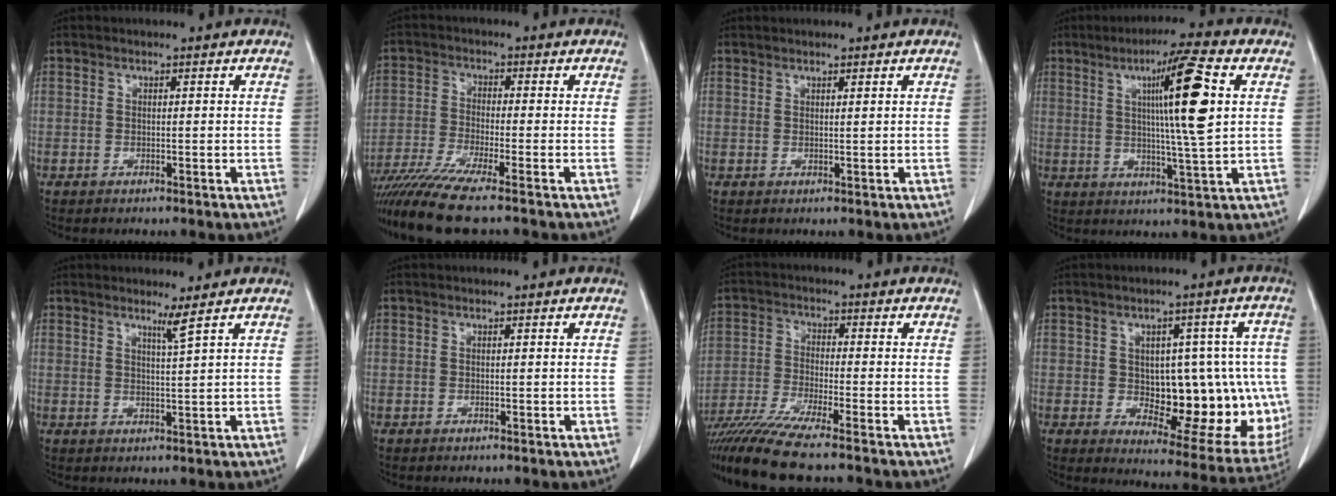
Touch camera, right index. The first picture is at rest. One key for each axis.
{"total": 10.6, "fx": -8.6, "fy": -0.9, "fz": 6.1, "tx": -0.103, "ty": -0.031, "tz": -0.147}
{"total": 0.6, "fx": 0.5, "fy": -0.1, "fz": 0.3, "tx": -0.010, "ty": -0.001, "tz": 0.012}
{"total": 12.0, "fx": 3.0, "fy": -0.8, "fz": 11.6, "tx": -0.188, "ty": 0.001, "tz": 0.047}
{"total": 2.1, "fx": 1.5, "fy": -1.0, "fz": 1.2, "tx": -0.030, "ty": -0.016, "tz": 0.031}
{"total": 0.0}
{"total": 11.9, "fx": -9.8, "fy": -1.0, "fz": 6.6, "tx": -0.114, "ty": -0.035, "tz": -0.169}
{"total": 17.6, "fx": -1.3, "fy": 8.7, "fz": 15.3, "tx": -0.155, "ty": 0.023, "tz": 0.015}